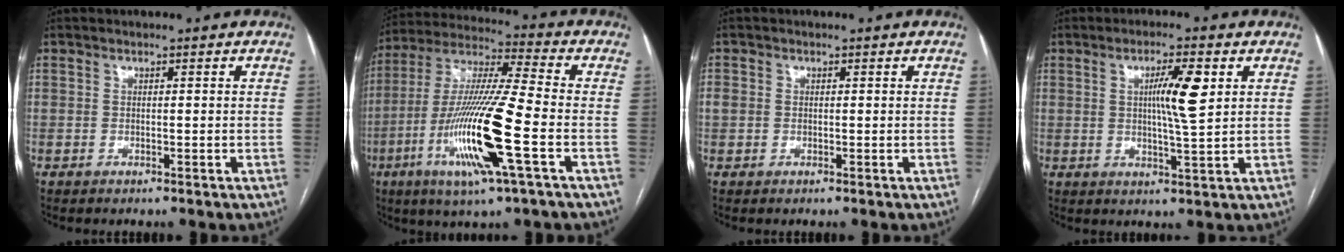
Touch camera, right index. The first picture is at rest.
{"total": 18.4, "force": [-5.8, 0.5, 17.5], "torque": [-0.359, -0.019, -0.112]}
{"total": 1.4, "force": [0.1, 1.3, 0.6], "torque": [-0.012, 0.011, 0.006]}
{"total": 6.7, "force": [1.8, 0.2, 6.4], "torque": [-0.112, 0.000, 0.029]}